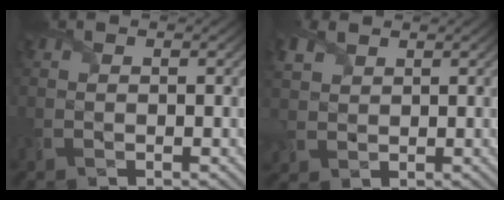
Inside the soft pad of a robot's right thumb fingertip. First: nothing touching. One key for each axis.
{"total": 3.6, "fx": 2.1, "fy": 2.4, "fz": 1.7, "tx": -0.055, "ty": 0.006, "tz": 0.044}